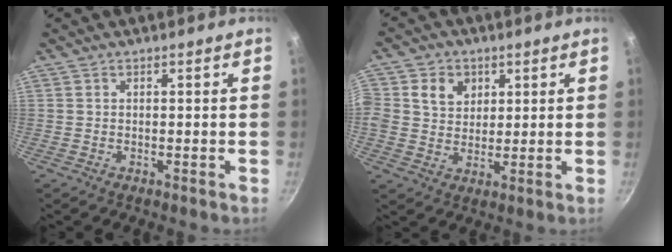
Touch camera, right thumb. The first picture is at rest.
{"total": 7.9, "force": [2.3, 6.8, 3.4], "torque": [-0.042, -0.002, 0.031]}